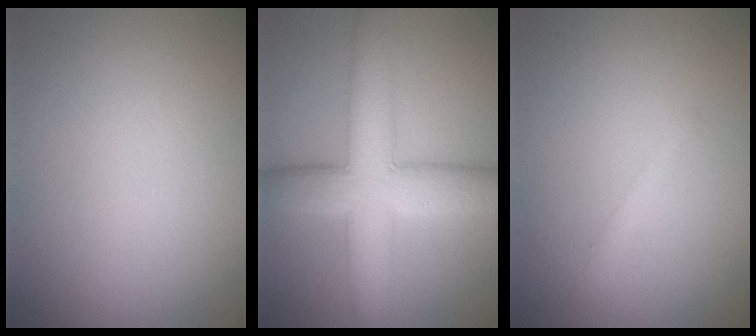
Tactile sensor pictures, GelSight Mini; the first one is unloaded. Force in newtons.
{"total": 8.3, "press": 8.3, "slide": 0.1}
{"total": 1.2, "press": 1.2, "slide": 0.1}